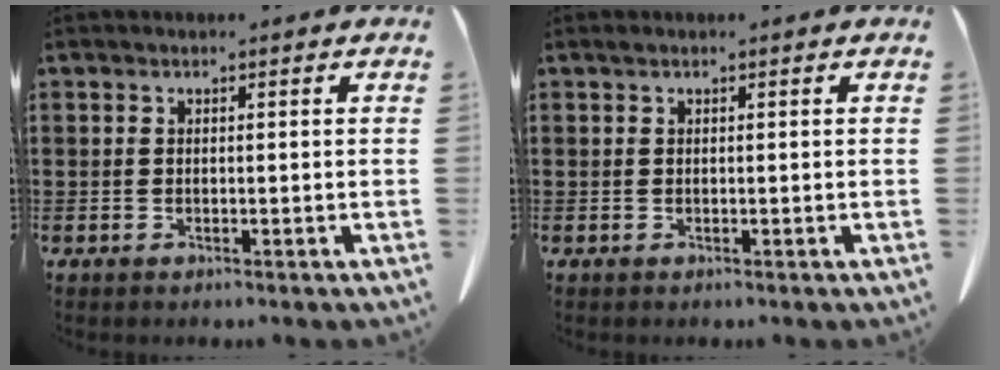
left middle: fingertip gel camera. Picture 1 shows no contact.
{"total": 0.0}